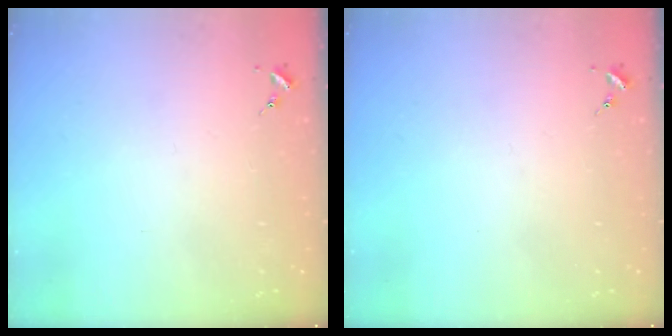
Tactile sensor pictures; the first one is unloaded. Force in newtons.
{"total": 0.0}